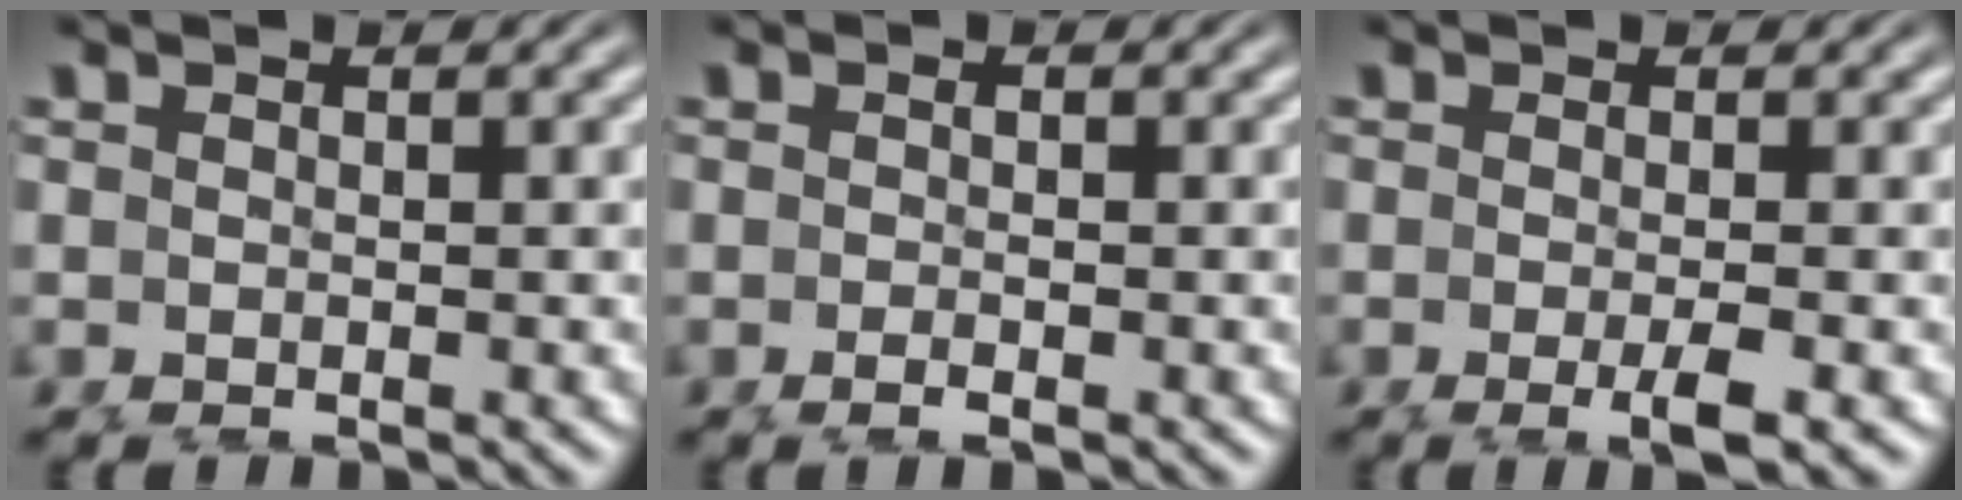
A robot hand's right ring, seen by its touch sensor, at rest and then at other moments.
{"total": 1.2, "force": [-0.8, -0.1, 0.9], "torque": [-0.009, -0.005, -0.011]}
{"total": 2.4, "force": [-1.3, -0.1, 2.0], "torque": [-0.034, -0.010, -0.018]}